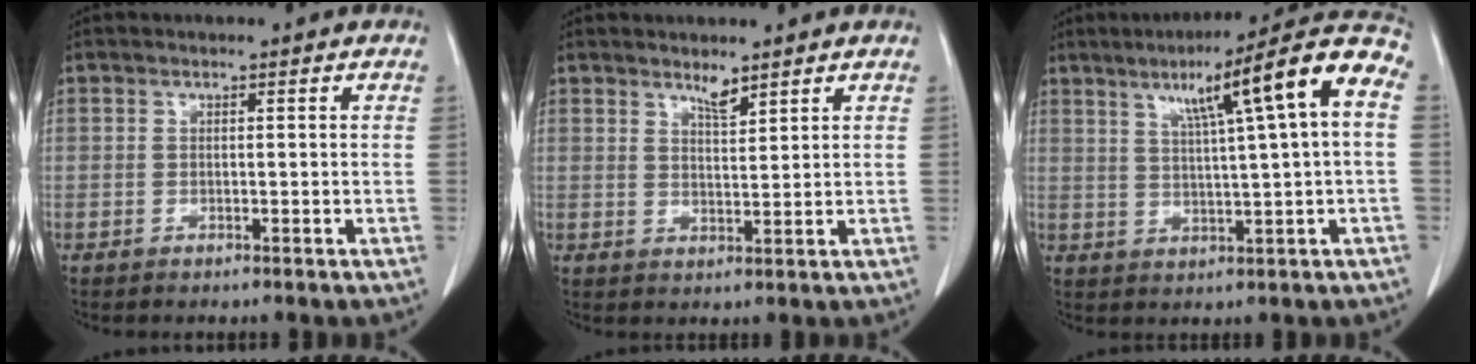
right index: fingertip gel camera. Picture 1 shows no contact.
{"total": 2.5, "force": [2.2, 0.4, 1.3], "torque": [-0.026, -0.007, 0.041]}
{"total": 14.7, "force": [4.1, -0.2, 14.1], "torque": [-0.202, 0.029, 0.056]}